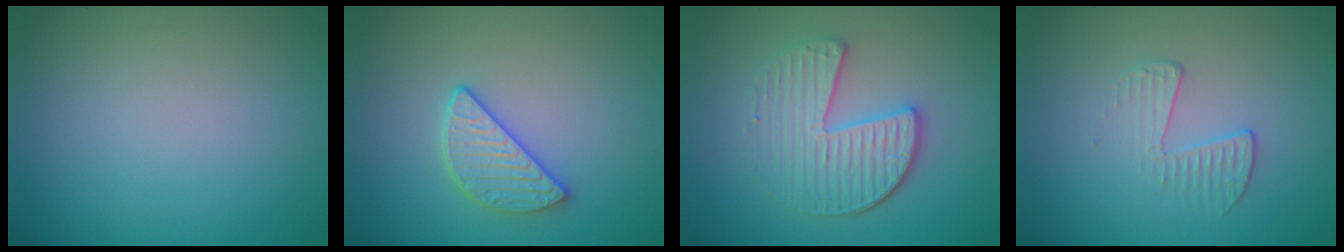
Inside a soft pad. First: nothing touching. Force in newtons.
{"total": 2.9, "press": 2.6, "slide": 1.1}
{"total": 4.0, "press": 3.6, "slide": 1.9}
{"total": 1.9, "press": 0.7, "slide": 1.8}